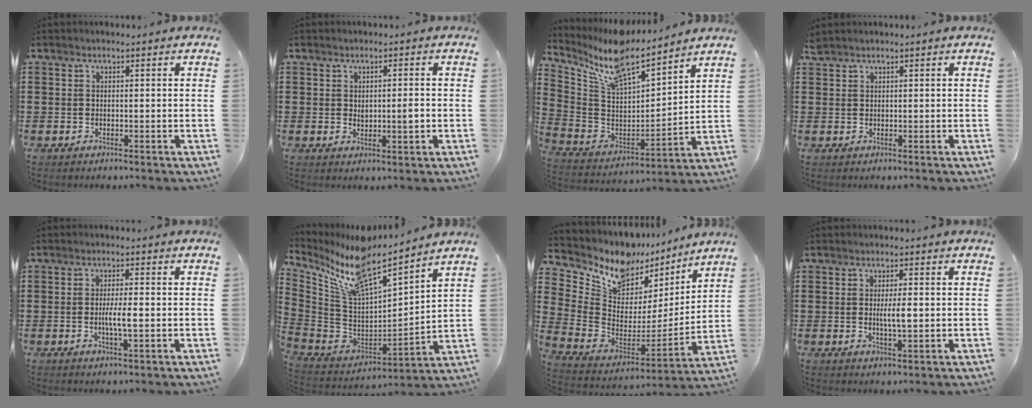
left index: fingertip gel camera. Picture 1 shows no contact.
{"total": 2.3, "force": [0.0, 0.6, 2.2], "torque": [-0.033, -0.006, -0.002]}
{"total": 9.5, "force": [8.0, 2.6, 4.6], "torque": [-0.127, -0.046, 0.137]}
{"total": 1.2, "force": [1.1, 0.2, 0.3], "torque": [-0.008, 0.000, 0.023]}
{"total": 3.8, "force": [-0.5, 0.6, 3.8], "torque": [-0.073, -0.003, -0.012]}
{"total": 10.9, "force": [8.8, 2.4, 6.0], "torque": [-0.163, -0.064, 0.147]}
{"total": 8.7, "force": [7.2, 4.5, 1.7], "torque": [-0.079, -0.064, 0.128]}
{"total": 3.4, "force": [0.1, 0.7, 3.3], "torque": [-0.062, -0.004, 0.000]}